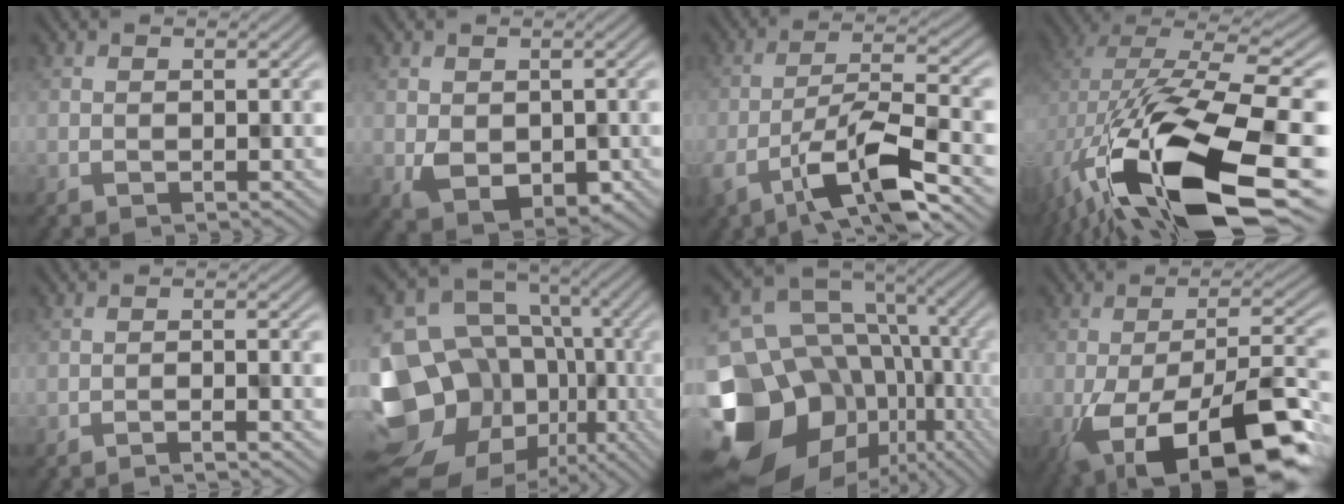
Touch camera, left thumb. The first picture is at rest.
{"total": 3.4, "force": [-0.6, 2.8, 1.8], "torque": [-0.039, -0.020, 0.004]}
{"total": 9.9, "force": [-5.5, 3.0, 7.7], "torque": [-0.153, -0.008, -0.095]}
{"total": 17.3, "force": [-6.8, 7.7, 13.9], "torque": [-0.297, -0.030, -0.093]}
{"total": 2.7, "force": [-2.3, -0.1, 1.4], "torque": [-0.022, 0.014, -0.043]}
{"total": 19.8, "force": [-7.2, 16.2, 8.7], "torque": [-0.206, -0.029, -0.097]}
{"total": 18.2, "force": [-5.1, 14.3, 10.0], "torque": [-0.239, -0.013, -0.028]}
{"total": 16.1, "force": [-8.5, 6.4, 12.0], "torque": [-0.217, -0.034, -0.125]}